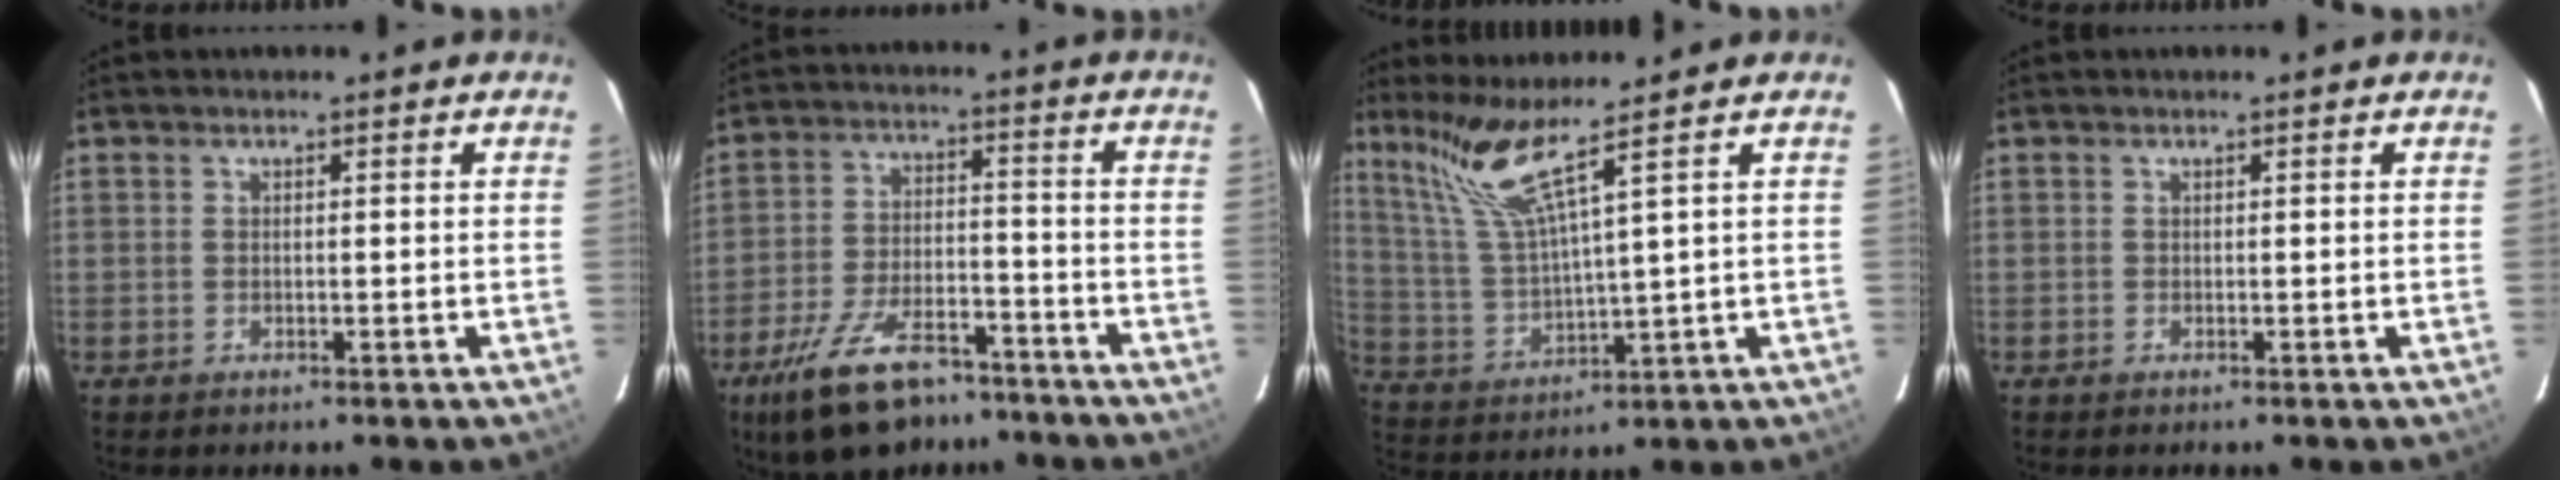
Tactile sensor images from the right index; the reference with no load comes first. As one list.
[{"total": 16.6, "force": [-12.8, 6.4, 8.4], "torque": [-0.180, -0.015, -0.208]}, {"total": 8.5, "force": [6.3, -1.8, 5.5], "torque": [-0.104, -0.006, 0.140]}, {"total": 0.0}]